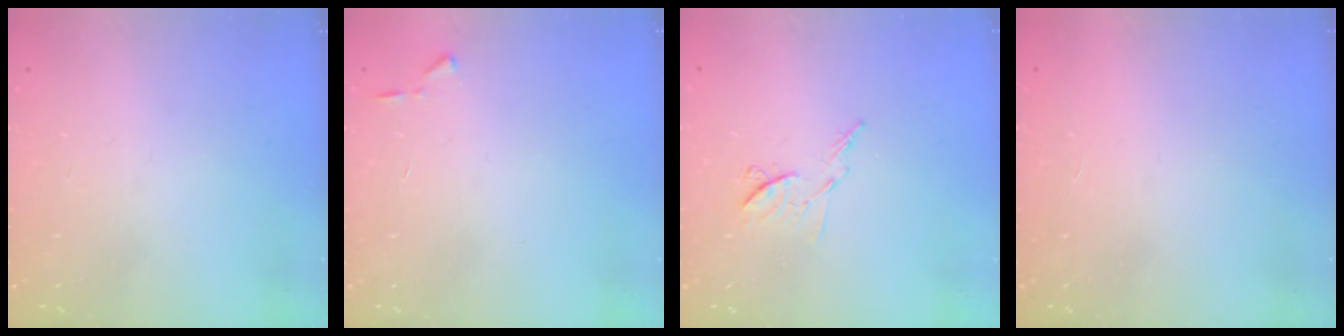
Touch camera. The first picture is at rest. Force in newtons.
{"total": 3.9, "press": 3.9, "slide": 0.5}
{"total": 6.8, "press": 6.7, "slide": 0.8}
{"total": 1.7, "press": 1.7, "slide": 0.1}